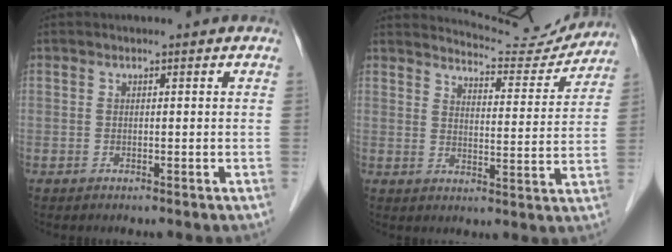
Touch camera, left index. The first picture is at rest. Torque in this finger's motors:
{"motor_torque": [0.43, -0.90, -0.02, -0.03]}